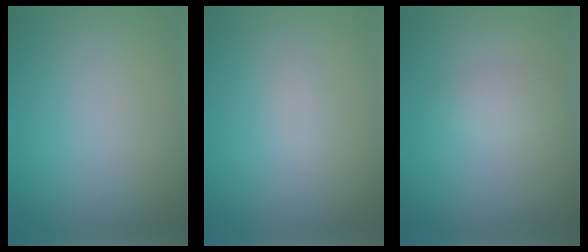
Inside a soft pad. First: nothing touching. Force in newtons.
{"total": 0.6, "press": 0.6, "slide": 0.1}
{"total": 1.6, "press": 1.6, "slide": 0.0}